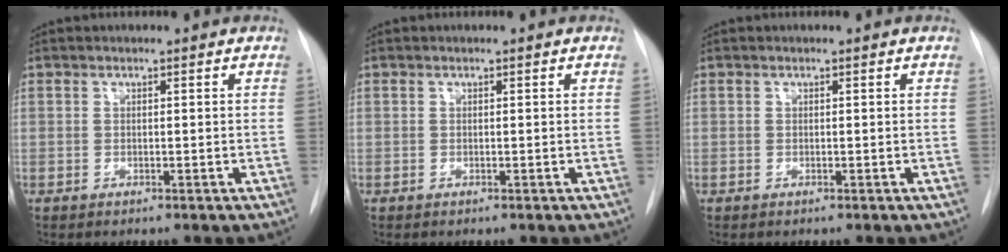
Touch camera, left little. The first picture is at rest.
{"total": 0.0}
{"total": 0.0}